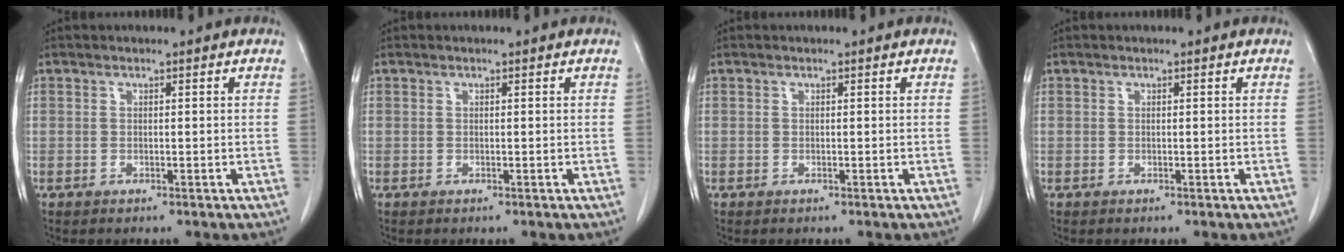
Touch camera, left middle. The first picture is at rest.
{"total": 0.0}
{"total": 0.0}
{"total": 0.0}